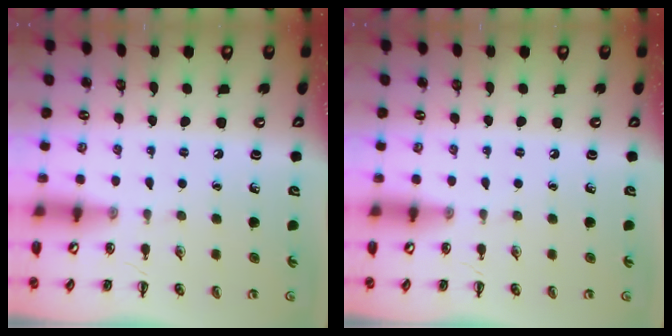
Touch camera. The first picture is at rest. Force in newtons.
{"total": 0.0}